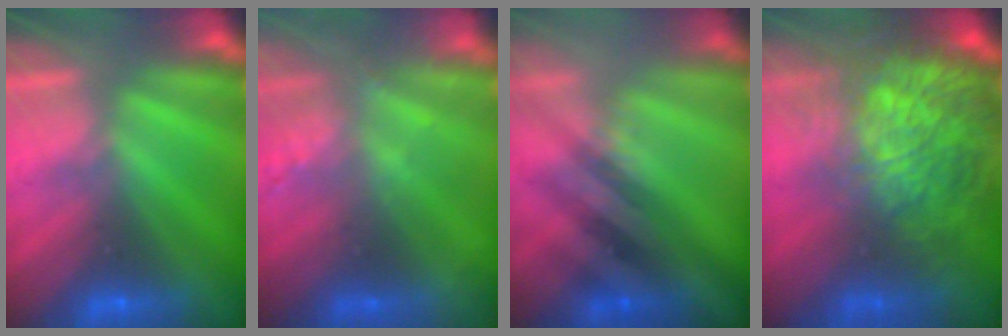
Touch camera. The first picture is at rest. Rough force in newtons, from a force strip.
{"total": 2.4}
{"total": 2.5}
{"total": 10.0}